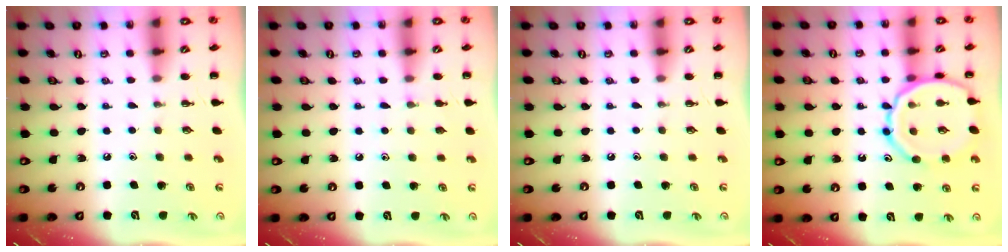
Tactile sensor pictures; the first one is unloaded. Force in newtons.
{"total": 4.0, "press": 3.8, "slide": 1.2}
{"total": 0.0}
{"total": 13.3, "press": 13.2, "slide": 1.2}